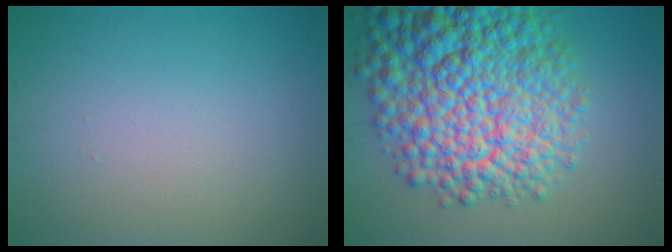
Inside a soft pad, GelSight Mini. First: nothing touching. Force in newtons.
{"total": 14.6, "press": 14.6, "slide": 0.5}